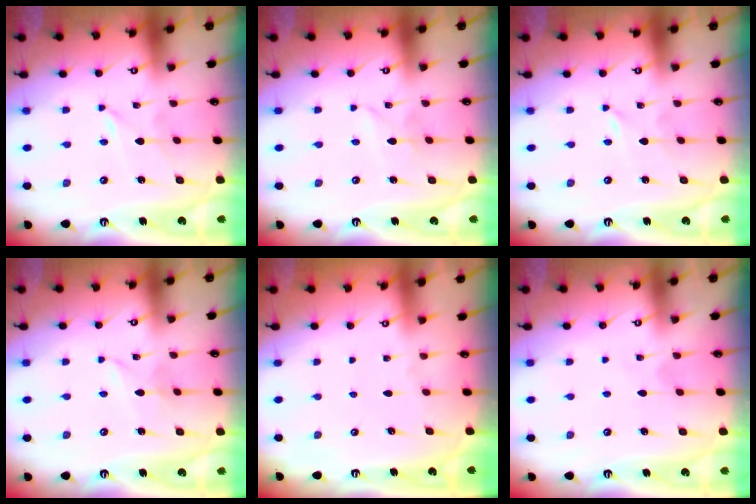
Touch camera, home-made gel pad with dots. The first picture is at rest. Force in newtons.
{"total": 1.9, "press": 1.9, "slide": 0.2}
{"total": 0.0}
{"total": 2.0, "press": 2.0, "slide": 0.1}
{"total": 0.0}
{"total": 3.2, "press": 3.2, "slide": 0.3}